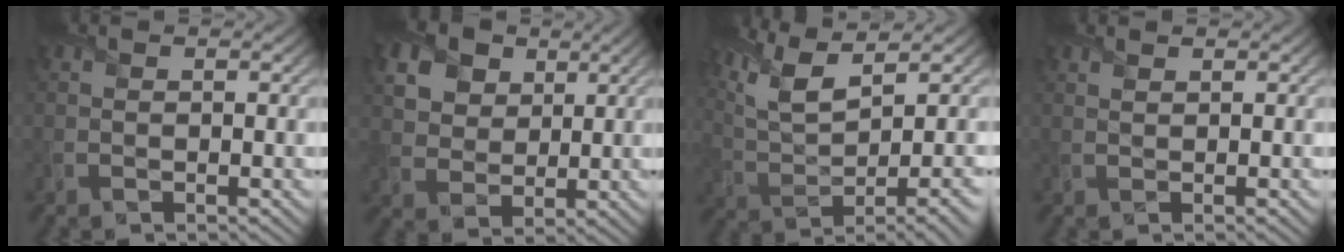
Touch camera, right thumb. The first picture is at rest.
{"total": 9.7, "force": [4.6, 7.3, 4.5], "torque": [-0.157, 0.013, 0.089]}
{"total": 11.3, "force": [4.7, 3.5, 9.7], "torque": [-0.177, 0.020, 0.096]}
{"total": 0.9, "force": [0.8, 0.1, 0.4], "torque": [-0.012, 0.002, 0.012]}